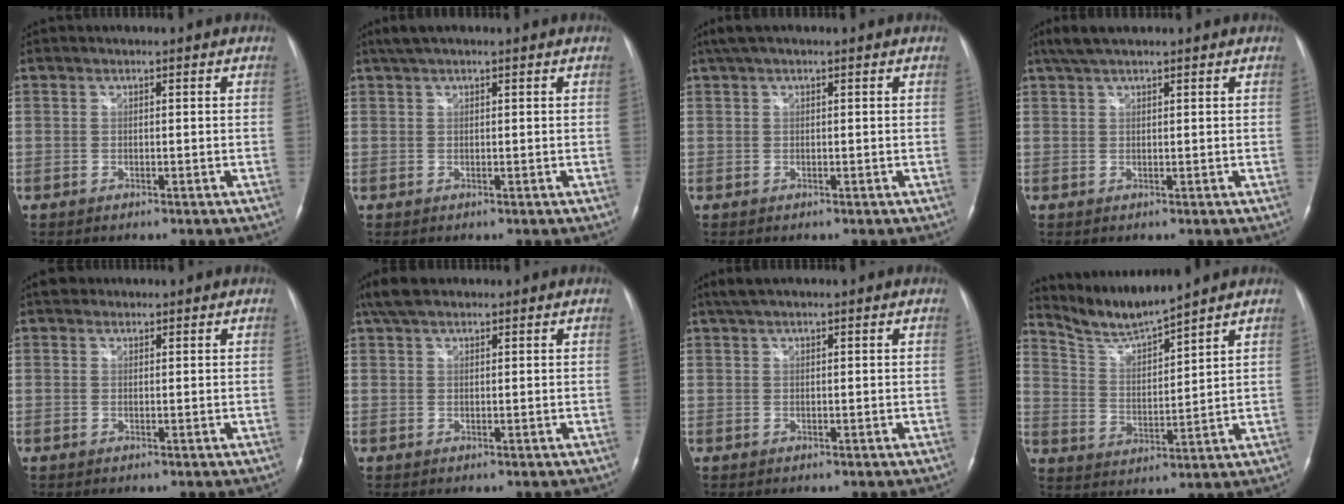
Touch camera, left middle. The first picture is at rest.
{"total": 3.2, "force": [2.4, 0.7, 2.1], "torque": [-0.042, 0.028, 0.045]}
{"total": 3.6, "force": [2.5, 0.8, 2.5], "torque": [-0.050, 0.037, 0.046]}
{"total": 4.1, "force": [3.1, 0.8, 2.5], "torque": [-0.054, 0.025, 0.060]}
{"total": 1.7, "force": [1.2, 1.1, 0.2], "torque": [-0.002, 0.014, 0.016]}
{"total": 4.1, "force": [3.2, 1.6, 2.1], "torque": [-0.049, 0.022, 0.062]}
{"total": 2.9, "force": [2.2, 0.5, 1.8], "torque": [-0.038, 0.025, 0.042]}
{"total": 7.4, "force": [7.3, -1.2, 1.1], "torque": [-0.036, -0.005, 0.154]}